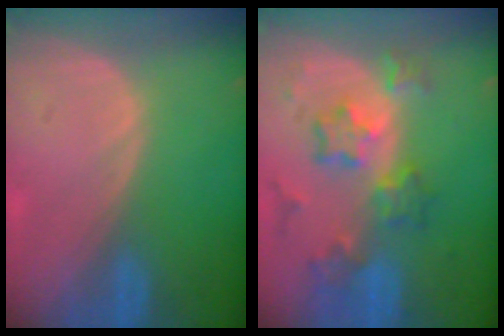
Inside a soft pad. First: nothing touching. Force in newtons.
{"total": 8.6, "press": 7.6, "slide": 4.0}